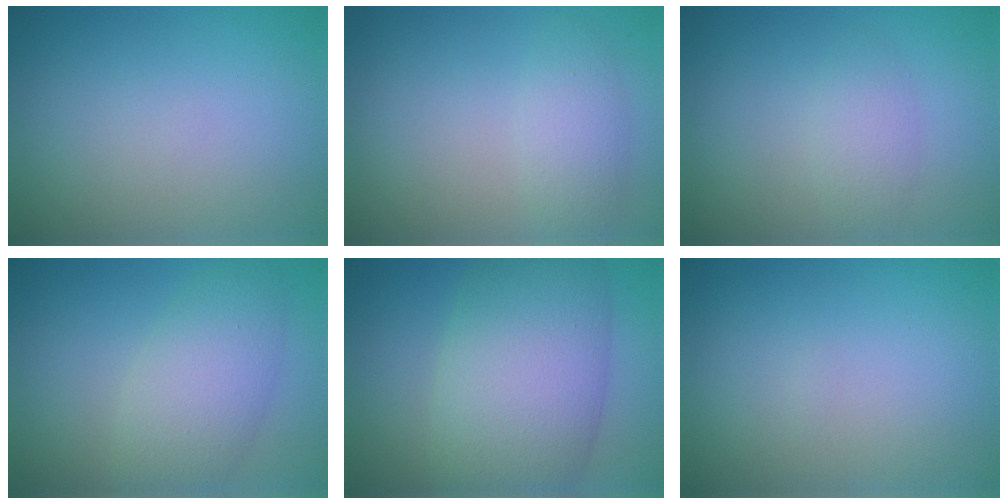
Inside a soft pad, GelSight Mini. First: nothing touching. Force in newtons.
{"total": 2.1, "press": 2.1, "slide": 0.1}
{"total": 1.8, "press": 1.8, "slide": 0.0}
{"total": 3.7, "press": 3.7, "slide": 0.3}
{"total": 10.9, "press": 10.9, "slide": 0.3}
{"total": 0.0}